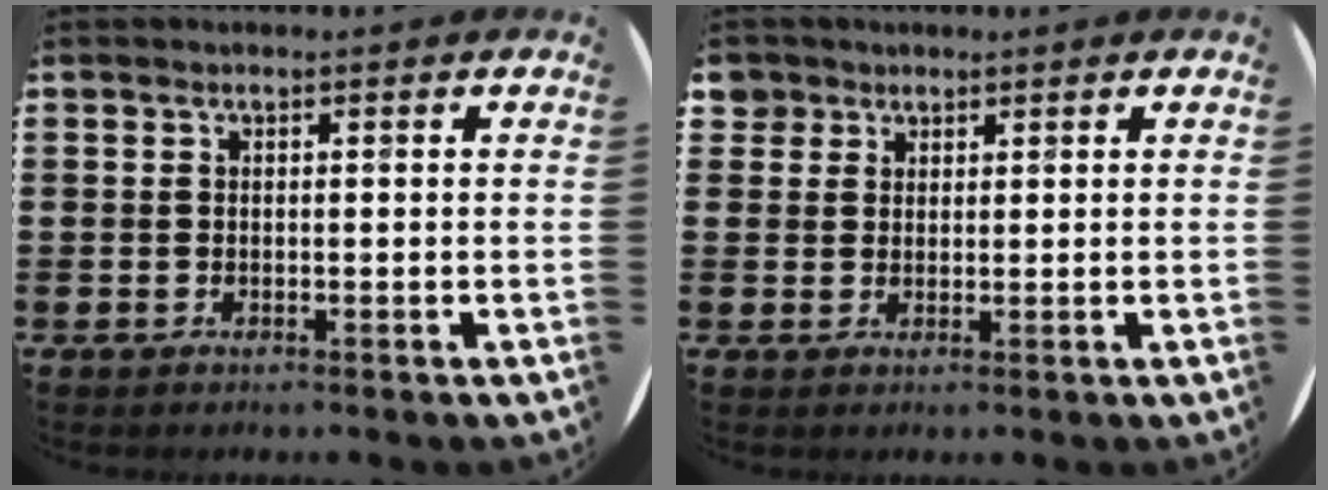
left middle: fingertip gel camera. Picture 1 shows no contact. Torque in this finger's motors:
{"motor_torque": [0.24, -0.17, -0.04, 0.01]}